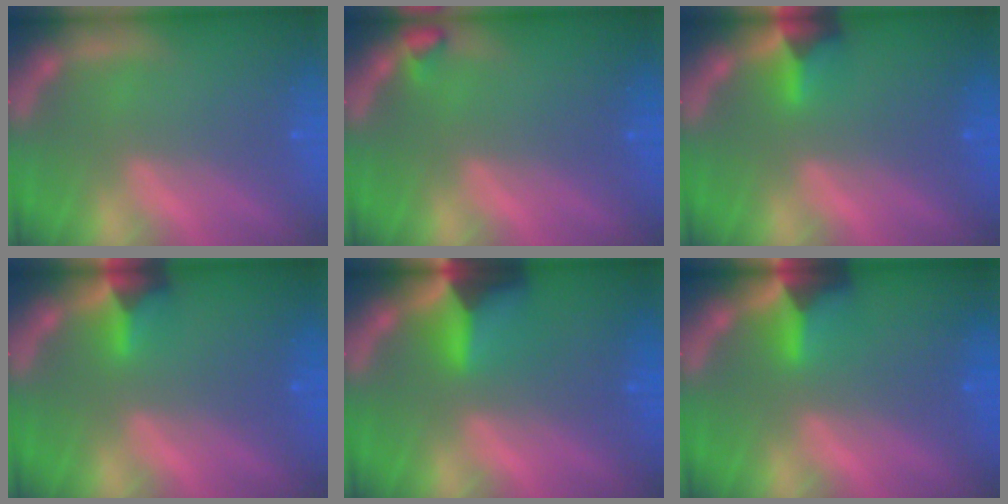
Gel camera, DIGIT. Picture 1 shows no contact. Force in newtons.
{"total": 0.9}
{"total": 2.9}
{"total": 2.9}
{"total": 6.4}
{"total": 4.5}